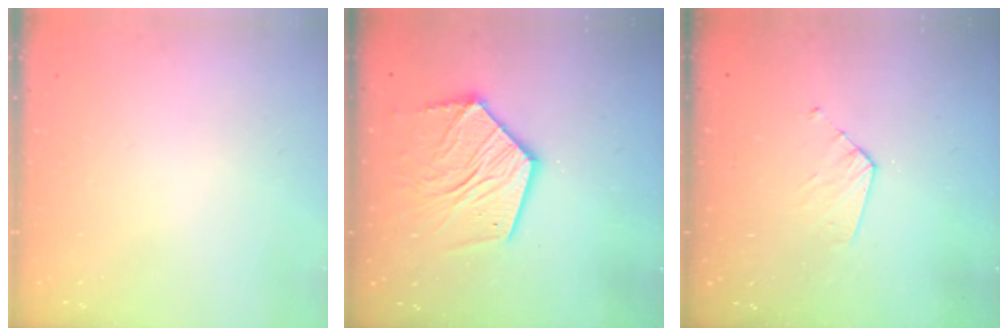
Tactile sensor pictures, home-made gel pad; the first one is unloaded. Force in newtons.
{"total": 16.7, "press": 16.6, "slide": 1.6}
{"total": 3.8, "press": 3.8, "slide": 0.3}